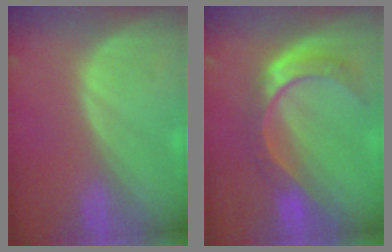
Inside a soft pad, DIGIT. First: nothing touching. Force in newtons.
{"total": 8.8, "press": 7.4, "slide": 4.7}